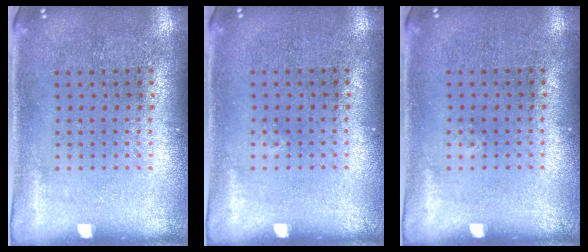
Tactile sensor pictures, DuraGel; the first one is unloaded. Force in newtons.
{"total": 0.0}
{"total": 0.0}